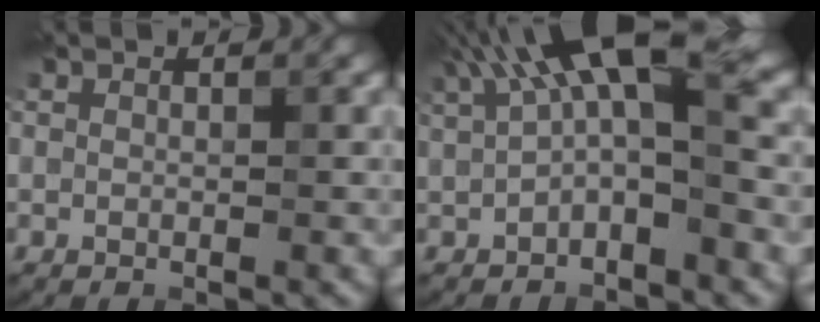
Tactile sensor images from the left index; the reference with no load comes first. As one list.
[{"total": 8.0, "force": [2.2, 2.7, 7.2], "torque": [-0.122, 0.017, 0.024]}]